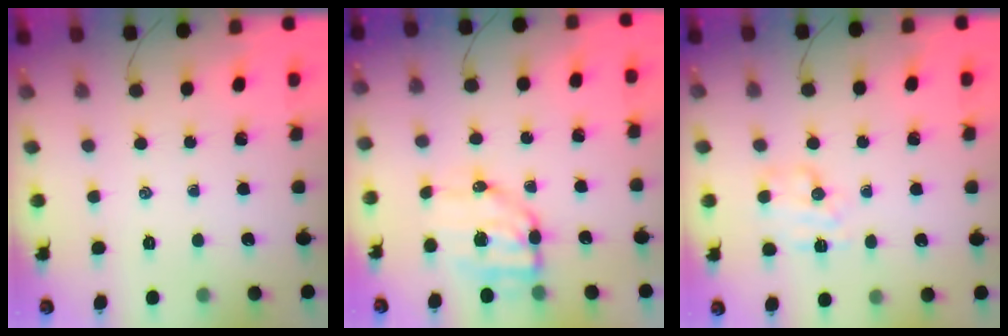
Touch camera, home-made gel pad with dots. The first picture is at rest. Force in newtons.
{"total": 7.8, "press": 7.7, "slide": 1.5}
{"total": 6.0, "press": 5.9, "slide": 1.0}